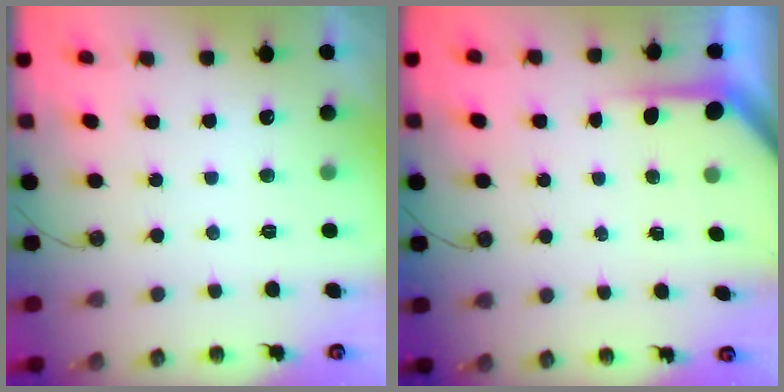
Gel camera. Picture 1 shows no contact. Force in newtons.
{"total": 3.5, "press": 3.5, "slide": 0.4}